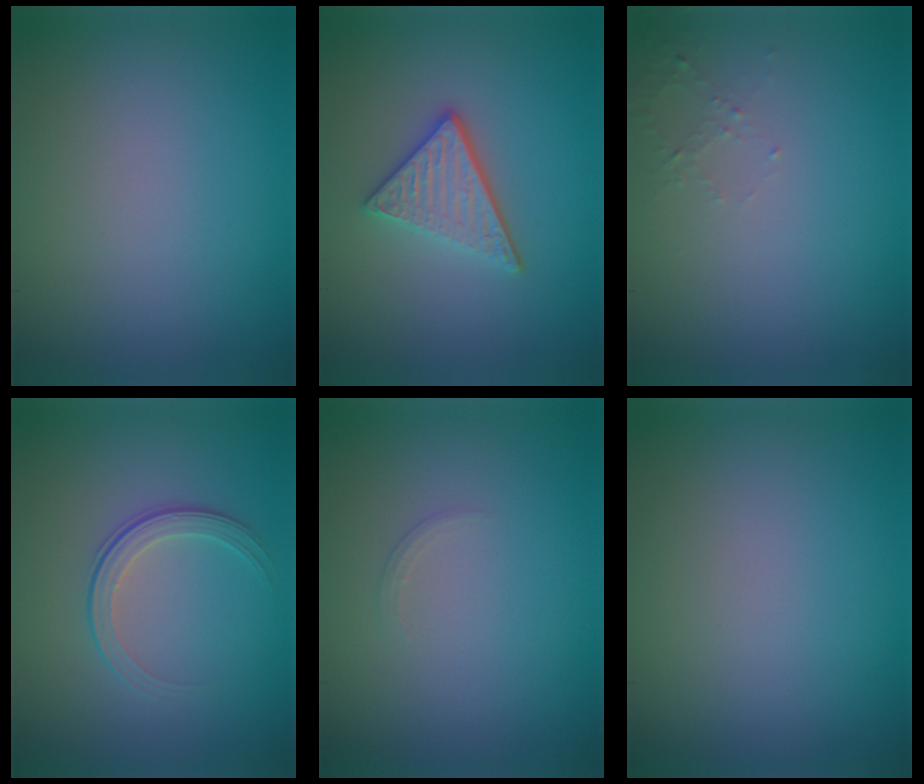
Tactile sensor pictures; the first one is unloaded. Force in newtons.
{"total": 3.6, "press": 3.0, "slide": 2.0}
{"total": 1.1, "press": 1.0, "slide": 0.4}
{"total": 2.1, "press": 1.5, "slide": 1.5}
{"total": 0.7, "press": 0.7, "slide": 0.1}
{"total": 0.0}